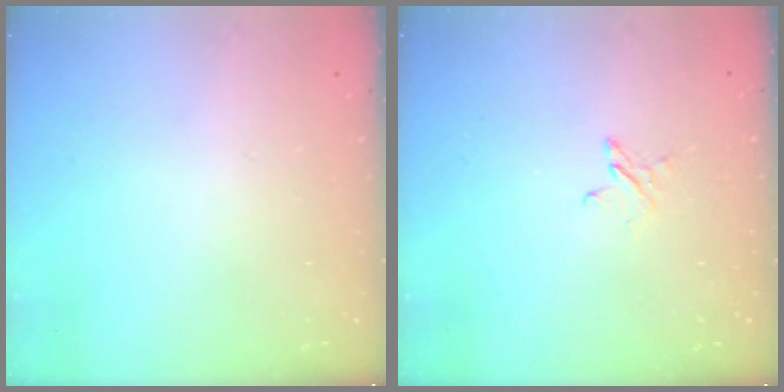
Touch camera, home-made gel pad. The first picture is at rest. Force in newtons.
{"total": 2.5, "press": 2.4, "slide": 0.2}